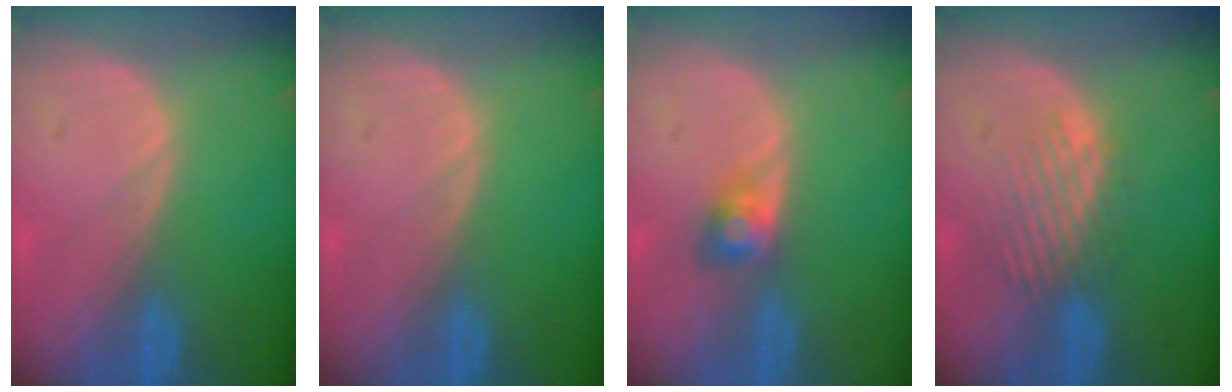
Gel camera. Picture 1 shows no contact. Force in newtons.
{"total": 0.0}
{"total": 2.7, "press": 2.7, "slide": 0.1}
{"total": 4.0, "press": 4.0, "slide": 0.4}